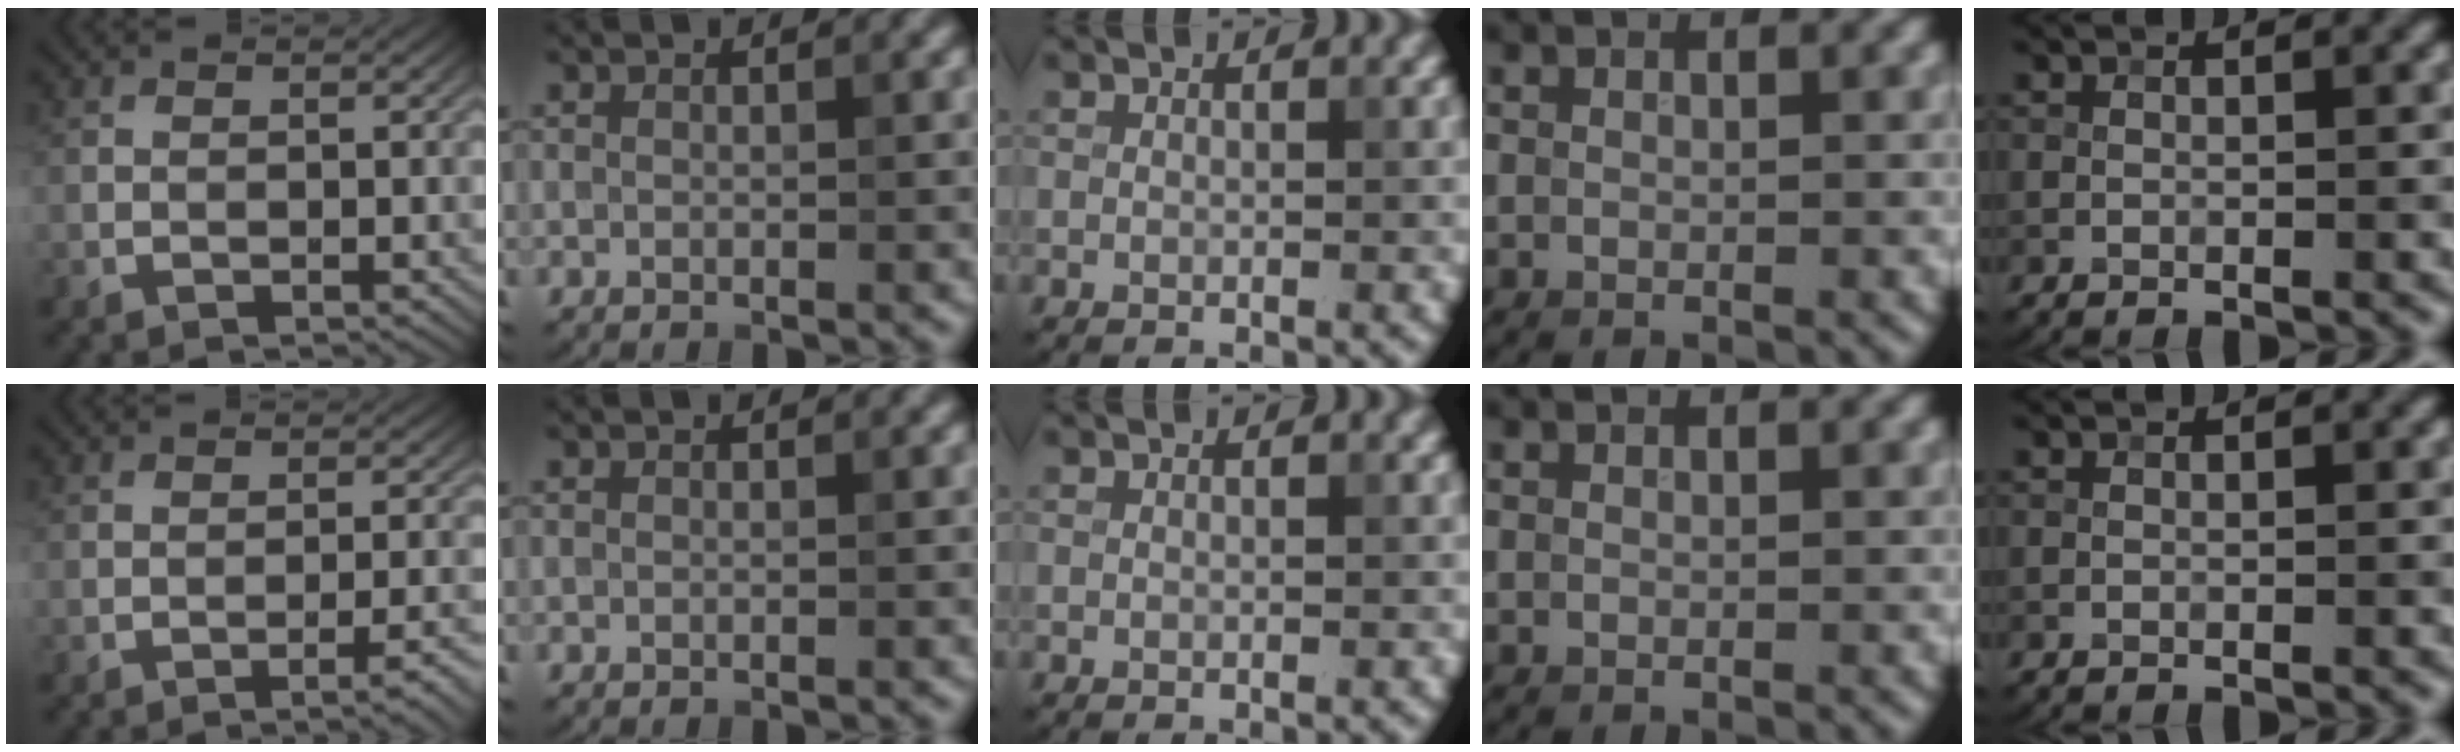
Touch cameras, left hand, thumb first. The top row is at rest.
{"thumb": {"total": 2.2, "force": [-1.6, -0.4, 1.4], "torque": [-0.025, 0.006, -0.025]}}